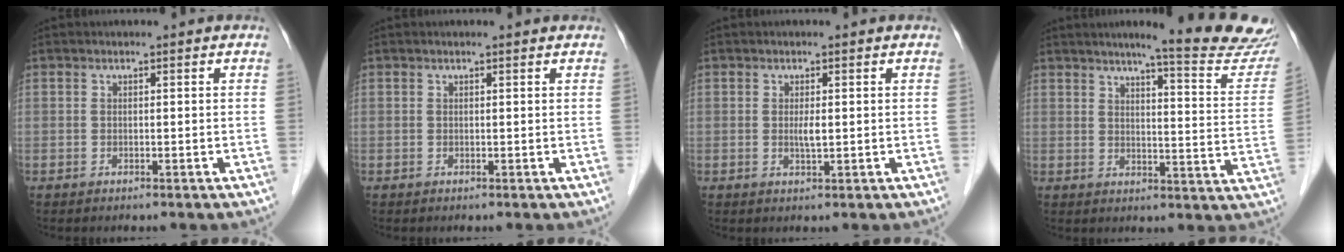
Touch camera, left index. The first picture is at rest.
{"total": 1.0, "force": [0.9, 0.0, 0.4], "torque": [-0.013, 0.008, 0.011]}
{"total": 1.6, "force": [0.1, 0.2, 1.6], "torque": [-0.033, -0.003, 0.003]}
{"total": 16.3, "force": [14.6, 0.2, 7.2], "torque": [-0.082, -0.066, 0.165]}